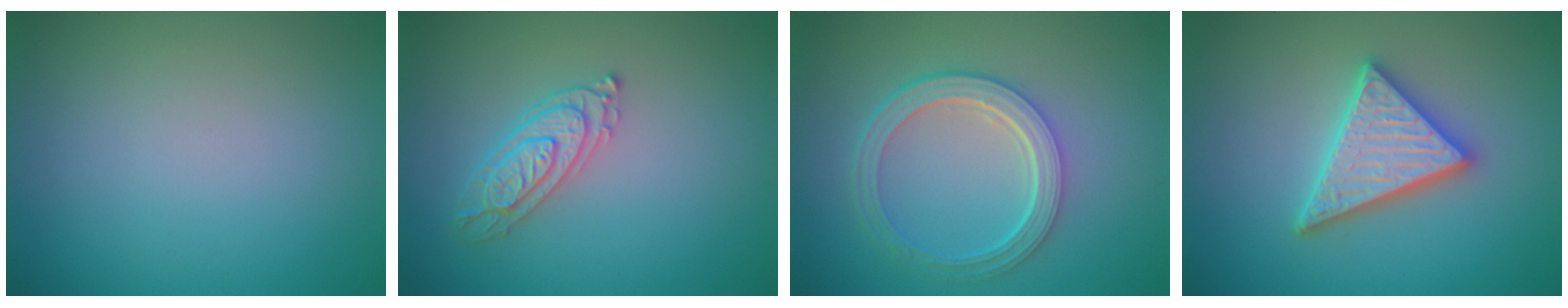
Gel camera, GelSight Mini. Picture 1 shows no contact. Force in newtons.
{"total": 3.0, "press": 2.9, "slide": 0.7}
{"total": 4.9, "press": 3.7, "slide": 3.3}
{"total": 4.9, "press": 4.8, "slide": 0.7}